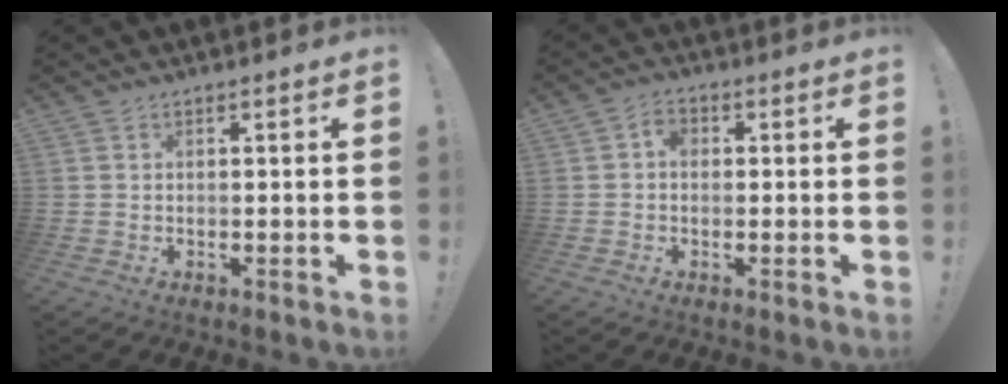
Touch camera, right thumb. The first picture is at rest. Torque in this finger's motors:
{"motor_torque": [0.39, 0.58, 0.29, -0.22, -0.02]}